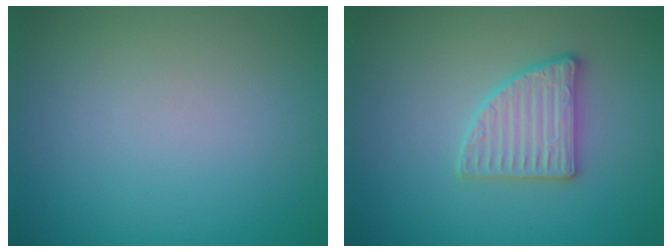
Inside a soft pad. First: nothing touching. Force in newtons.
{"total": 2.8, "press": 2.8, "slide": 0.4}